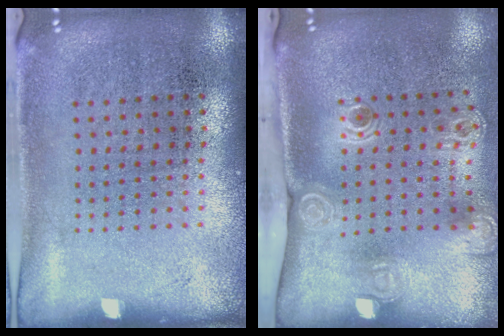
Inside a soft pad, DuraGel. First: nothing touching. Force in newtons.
{"total": 2.3, "press": 1.6, "slide": 1.7}